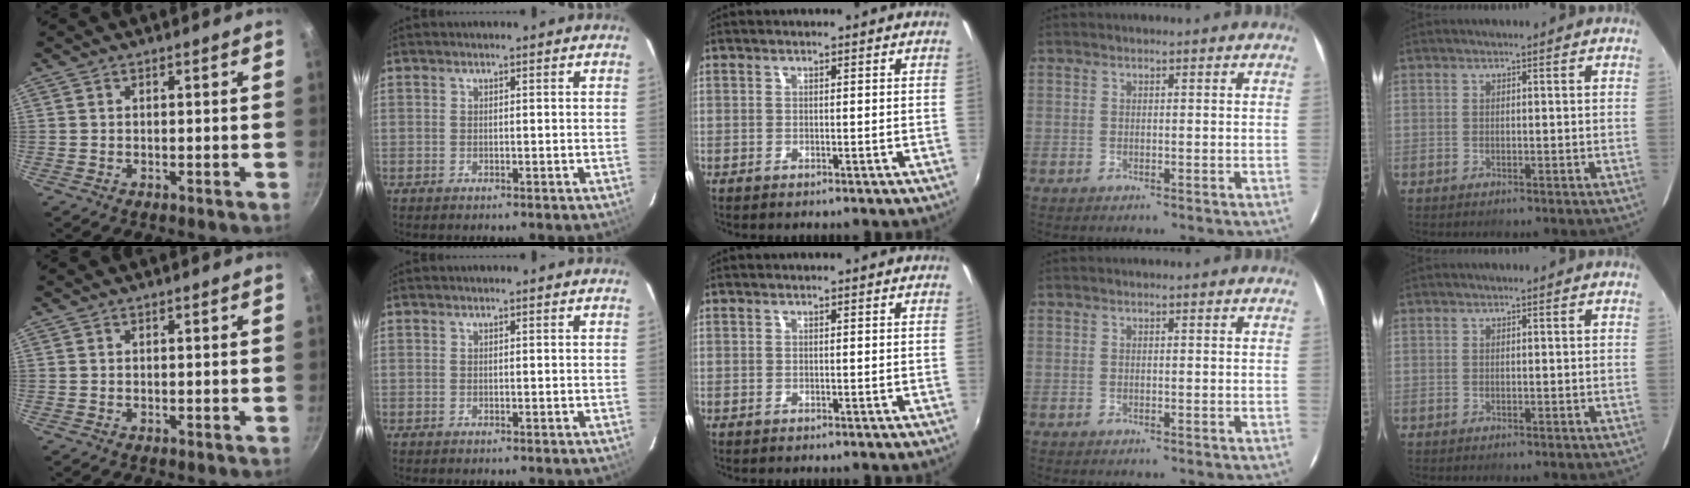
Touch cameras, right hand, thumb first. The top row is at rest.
{}